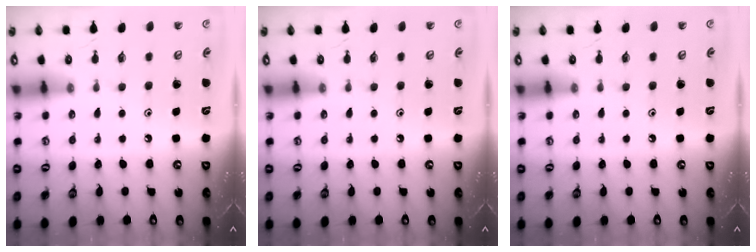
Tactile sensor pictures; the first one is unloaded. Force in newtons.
{"total": 0.0}
{"total": 0.0}